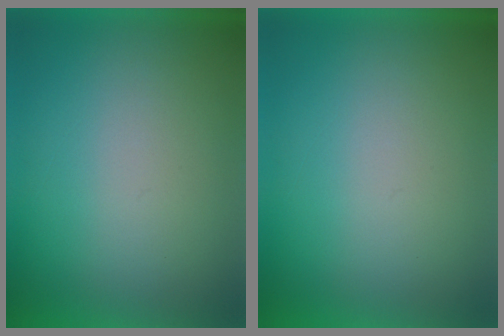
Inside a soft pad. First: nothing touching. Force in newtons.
{"total": 0.0}